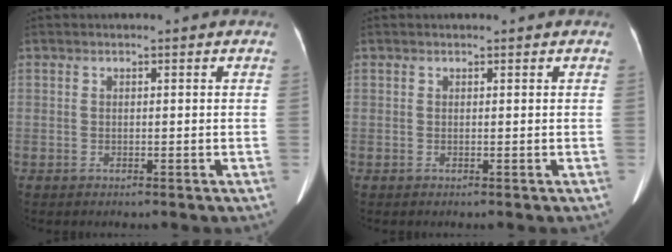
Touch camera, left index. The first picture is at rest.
{"total": 1.0, "force": [0.9, 0.1, 0.4], "torque": [-0.008, 0.002, 0.011]}